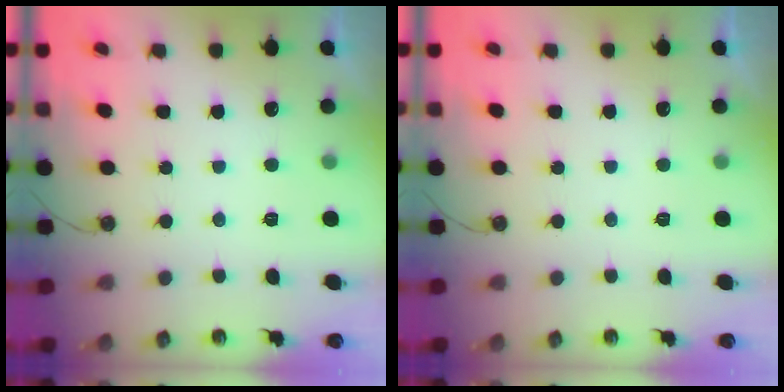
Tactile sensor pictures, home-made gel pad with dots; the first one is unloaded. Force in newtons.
{"total": 0.0}